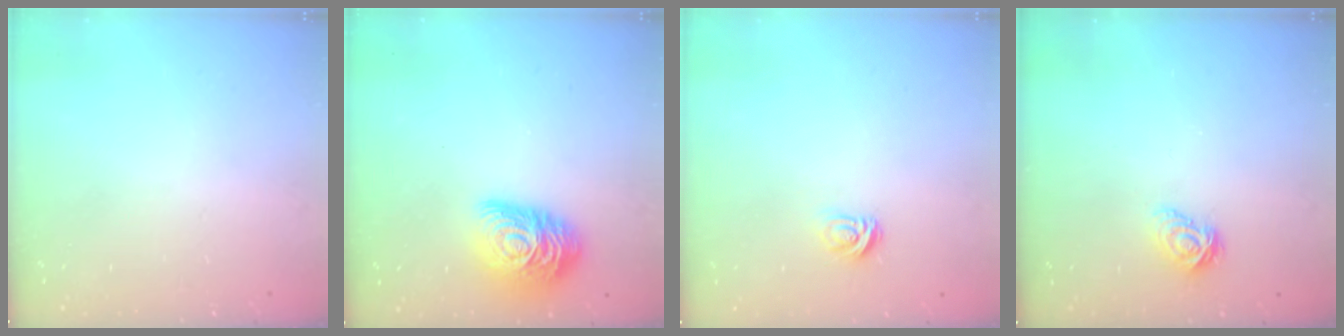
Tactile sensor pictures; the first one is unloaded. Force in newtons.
{"total": 14.7, "press": 14.7, "slide": 0.9}
{"total": 3.7, "press": 3.6, "slide": 0.5}
{"total": 5.7, "press": 5.7, "slide": 0.7}